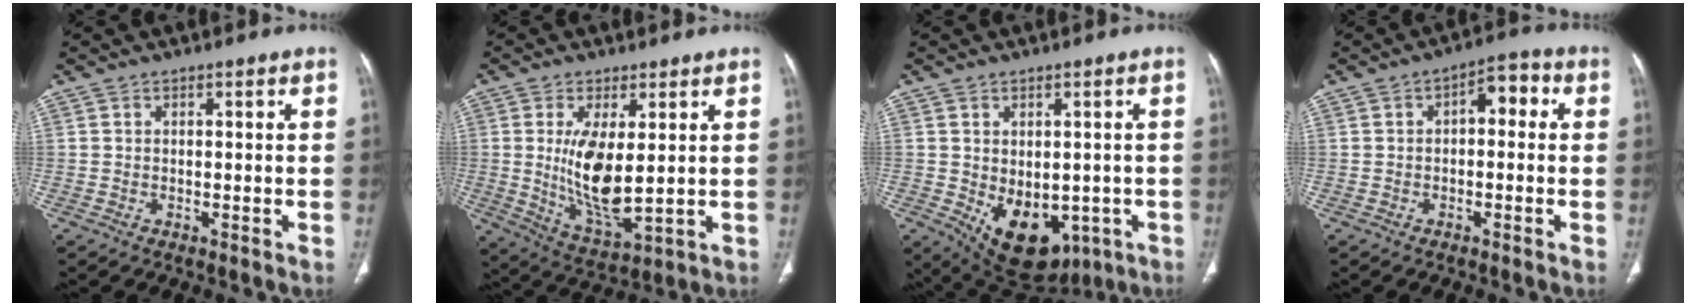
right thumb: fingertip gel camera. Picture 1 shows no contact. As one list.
[{"total": 11.9, "force": [1.3, 4.6, 10.9], "torque": [-0.203, -0.030, 0.040]}, {"total": 13.3, "force": [-3.7, 8.9, 9.2], "torque": [-0.108, -0.006, -0.026]}, {"total": 5.6, "force": [0.6, 3.0, 4.6], "torque": [-0.047, 0.021, -0.002]}]